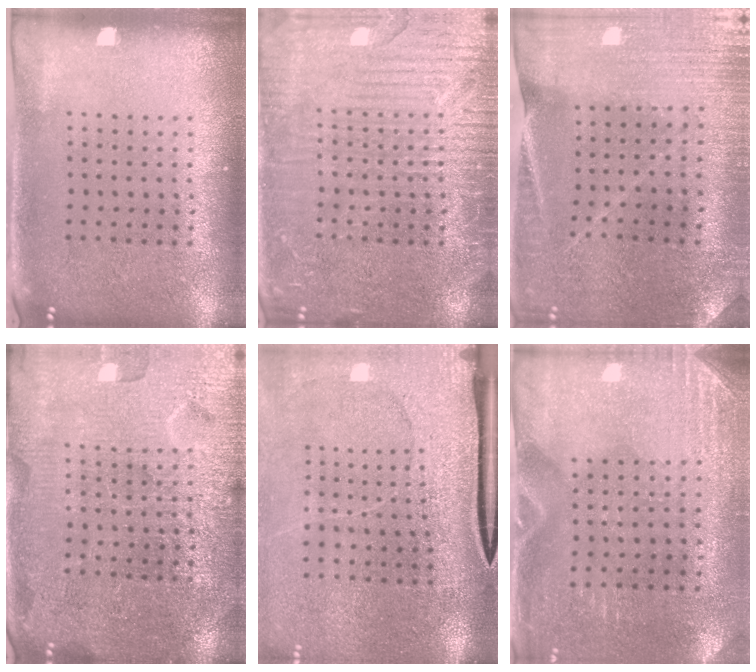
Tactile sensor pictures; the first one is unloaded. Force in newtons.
{"total": 5.8, "press": 5.8, "slide": 0.7}
{"total": 1.2, "press": 1.2, "slide": 0.1}
{"total": 4.2, "press": 4.2, "slide": 0.4}
{"total": 3.3, "press": 2.9, "slide": 1.5}
{"total": 2.9, "press": 2.5, "slide": 1.4}